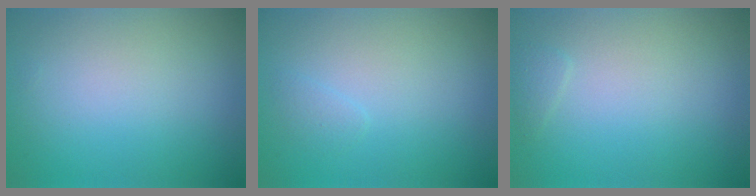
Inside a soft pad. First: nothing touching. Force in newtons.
{"total": 0.7, "press": 0.7, "slide": 0.1}
{"total": 0.7, "press": 0.7, "slide": 0.1}